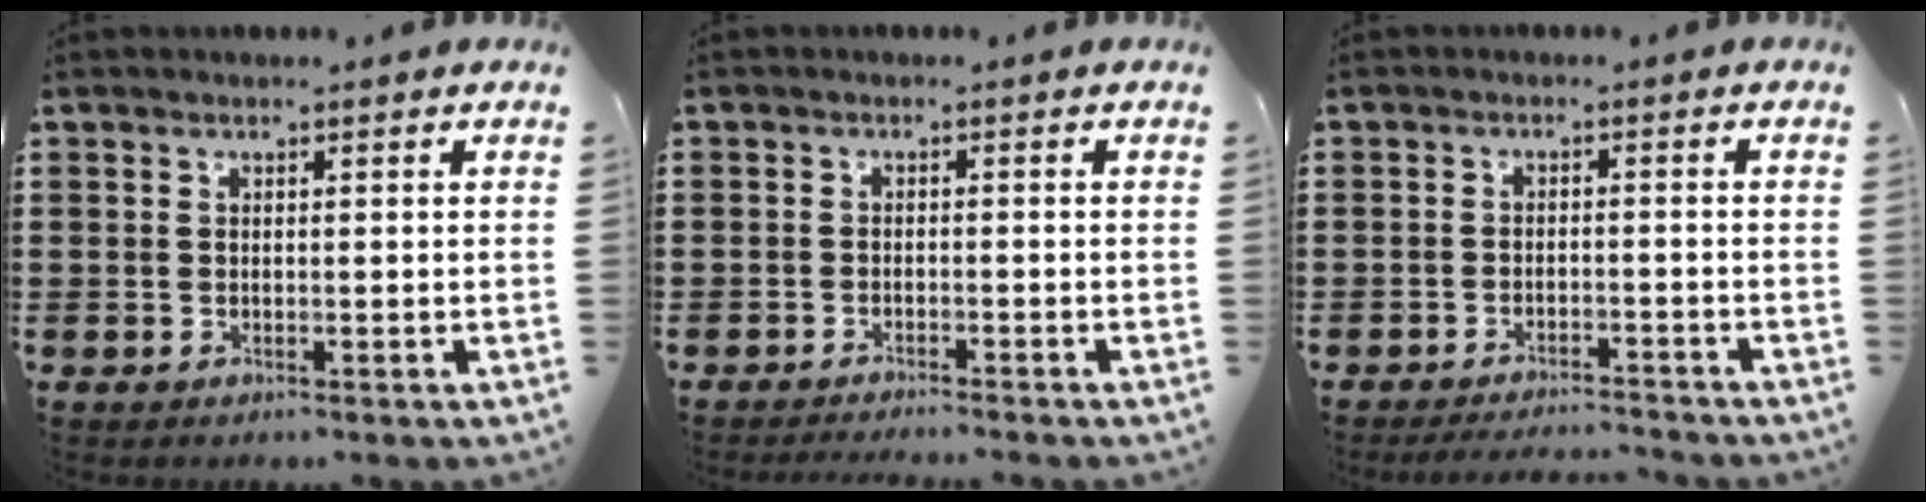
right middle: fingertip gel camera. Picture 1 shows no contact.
{"total": 1.8, "force": [-1.8, -0.1, -0.1], "torque": [-0.002, 0.002, -0.040]}
{"total": 2.9, "force": [-2.9, 0.1, 0.3], "torque": [-0.008, 0.001, -0.060]}